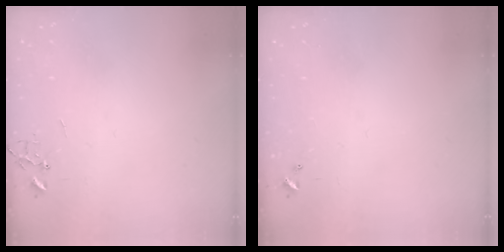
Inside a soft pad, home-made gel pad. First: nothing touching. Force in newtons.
{"total": 0.0}